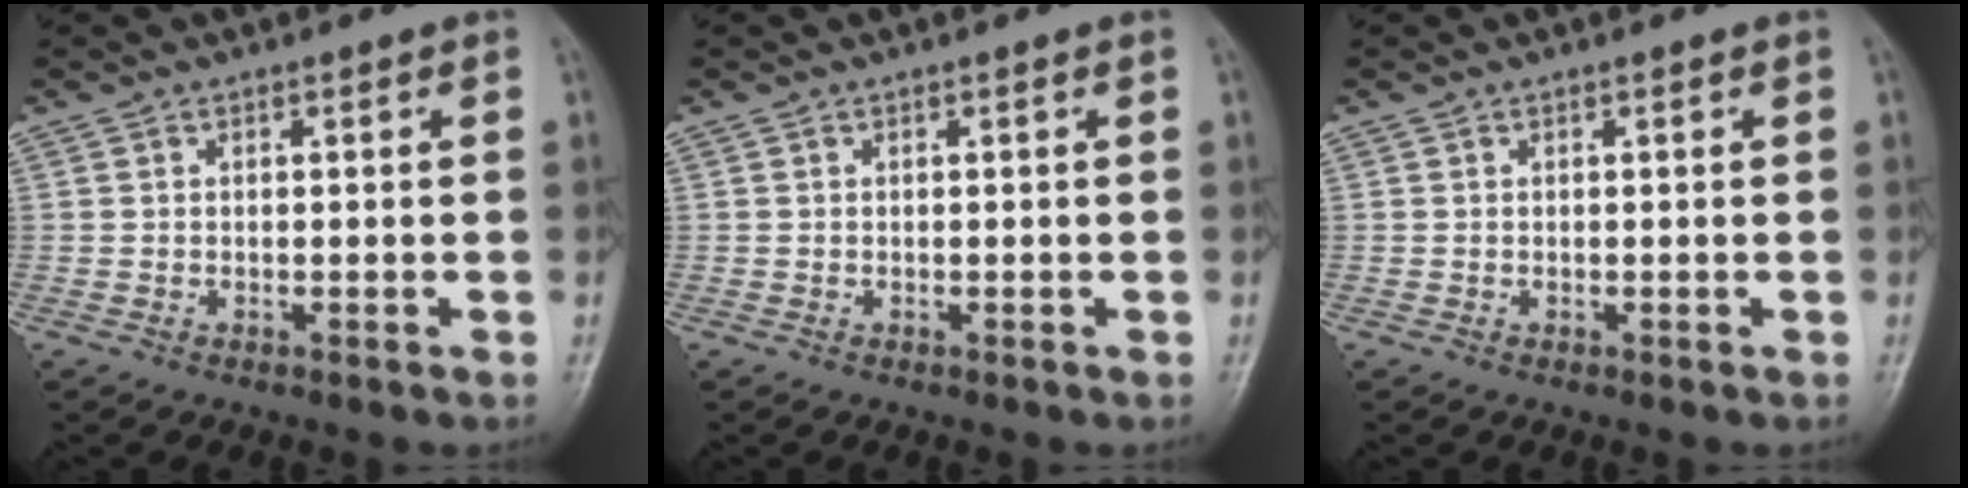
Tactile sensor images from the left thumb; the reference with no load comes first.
{"total": 0.0}
{"total": 0.0}